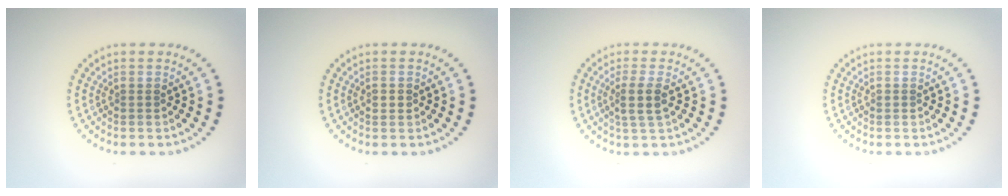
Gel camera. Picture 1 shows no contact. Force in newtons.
{"total": 1.2, "press": 1.2, "slide": 0.1}
{"total": 2.3, "press": 1.9, "slide": 1.3}
{"total": 0.5, "press": 0.5, "slide": 0.1}